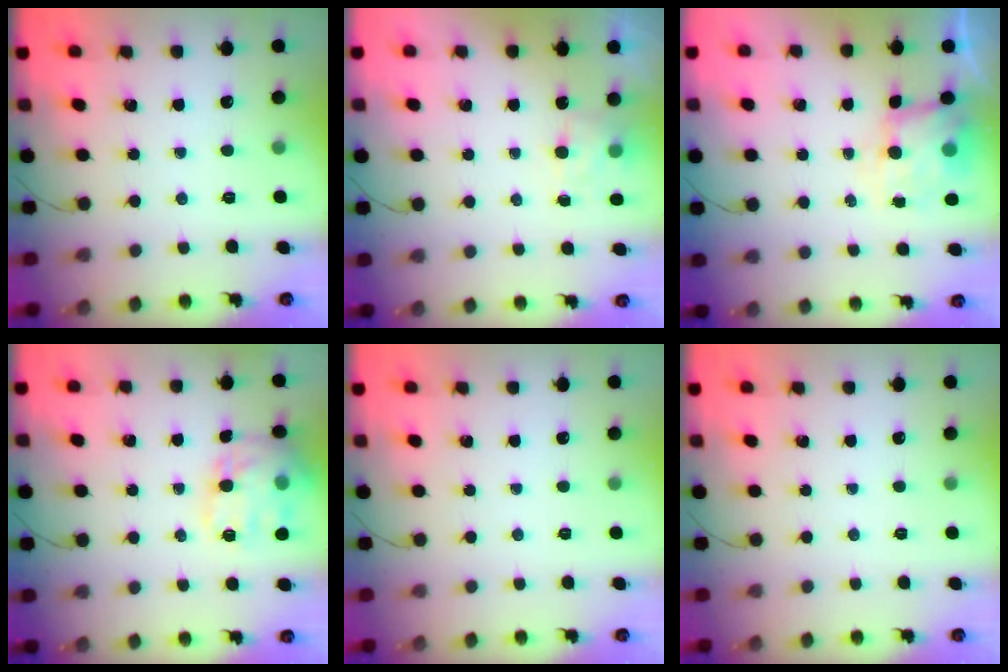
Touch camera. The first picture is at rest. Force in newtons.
{"total": 5.3, "press": 5.2, "slide": 1.1}
{"total": 6.2, "press": 6.1, "slide": 1.4}
{"total": 16.3, "press": 16.2, "slide": 2.0}
{"total": 0.0}
{"total": 0.0}